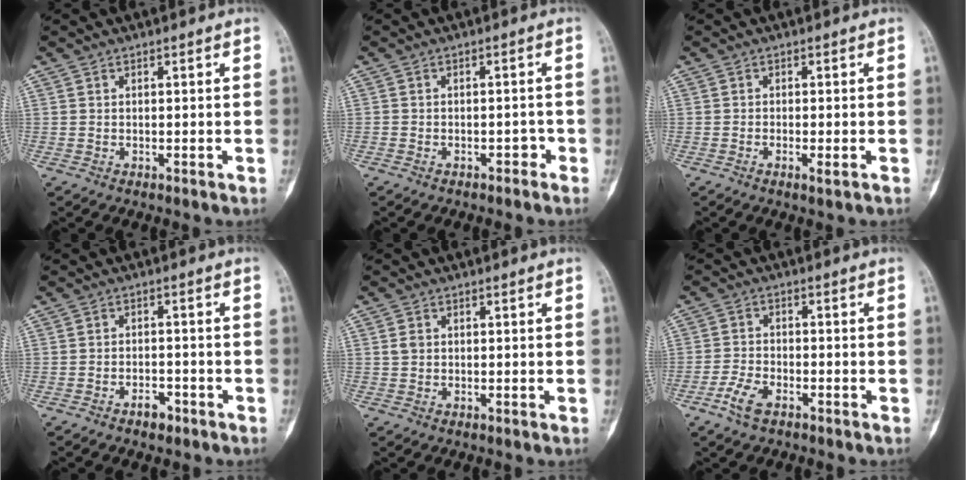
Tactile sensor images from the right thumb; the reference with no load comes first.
{"total": 1.8, "force": [-1.2, 1.2, 0.7], "torque": [-0.006, 0.013, -0.017]}
{"total": 1.5, "force": [-0.6, 0.3, 1.3], "torque": [-0.025, -0.003, -0.013]}
{"total": 2.9, "force": [-2.0, 1.6, 1.4], "torque": [-0.015, 0.015, -0.029]}
{"total": 1.8, "force": [0.3, 1.5, 0.9], "torque": [-0.014, 0.003, 0.007]}
{"total": 4.9, "force": [-3.0, 2.3, 3.1], "torque": [-0.067, 0.013, -0.060]}